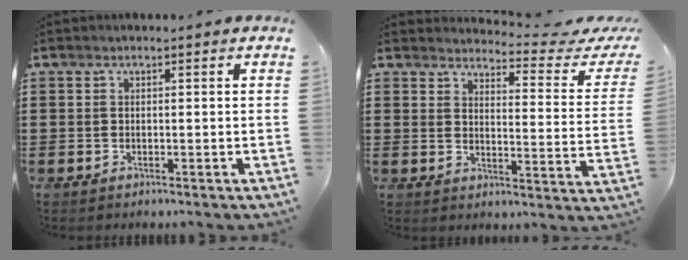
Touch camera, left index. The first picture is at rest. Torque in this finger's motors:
{"motor_torque": [0.00, -0.01, -0.19, -0.04]}